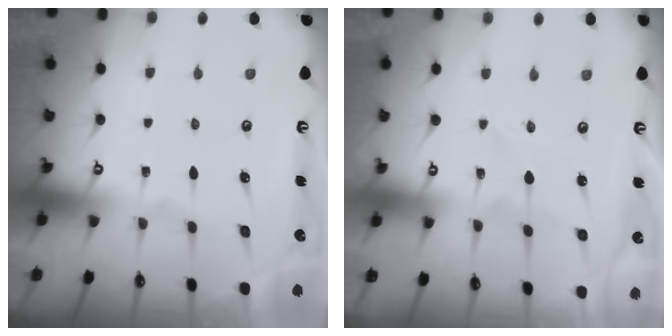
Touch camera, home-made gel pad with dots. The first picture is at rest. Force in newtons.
{"total": 3.2, "press": 3.1, "slide": 0.3}